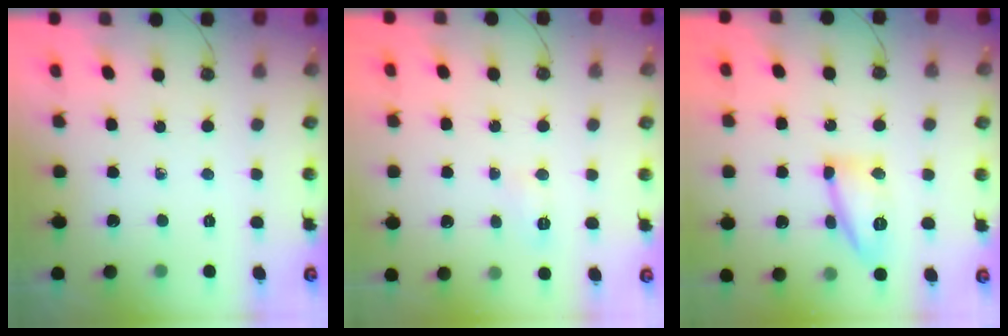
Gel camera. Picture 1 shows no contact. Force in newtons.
{"total": 5.6, "press": 4.9, "slide": 2.7}
{"total": 13.4, "press": 13.3, "slide": 1.0}